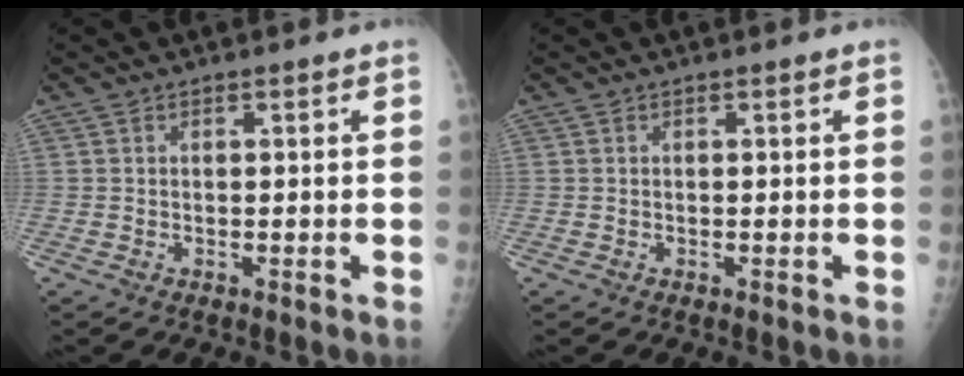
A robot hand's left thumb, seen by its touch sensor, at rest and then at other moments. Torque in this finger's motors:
{"motor_torque": [0.21, -0.06, 0.06, 0.02, 0.00]}